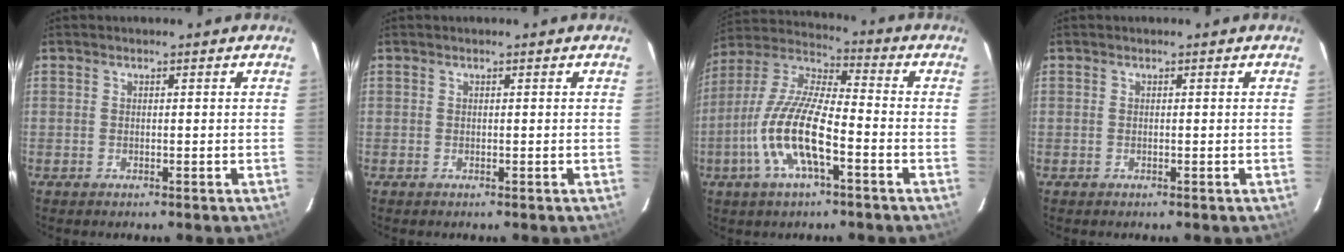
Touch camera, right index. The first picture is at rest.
{"total": 0.0}
{"total": 14.7, "force": [-5.6, 4.0, 13.0], "torque": [-0.269, -0.007, -0.112]}
{"total": 0.0}